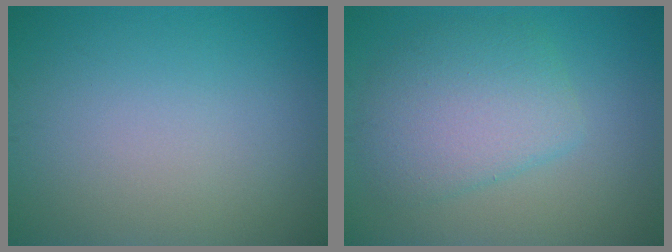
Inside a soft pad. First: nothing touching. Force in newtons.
{"total": 5.0, "press": 5.0, "slide": 0.2}